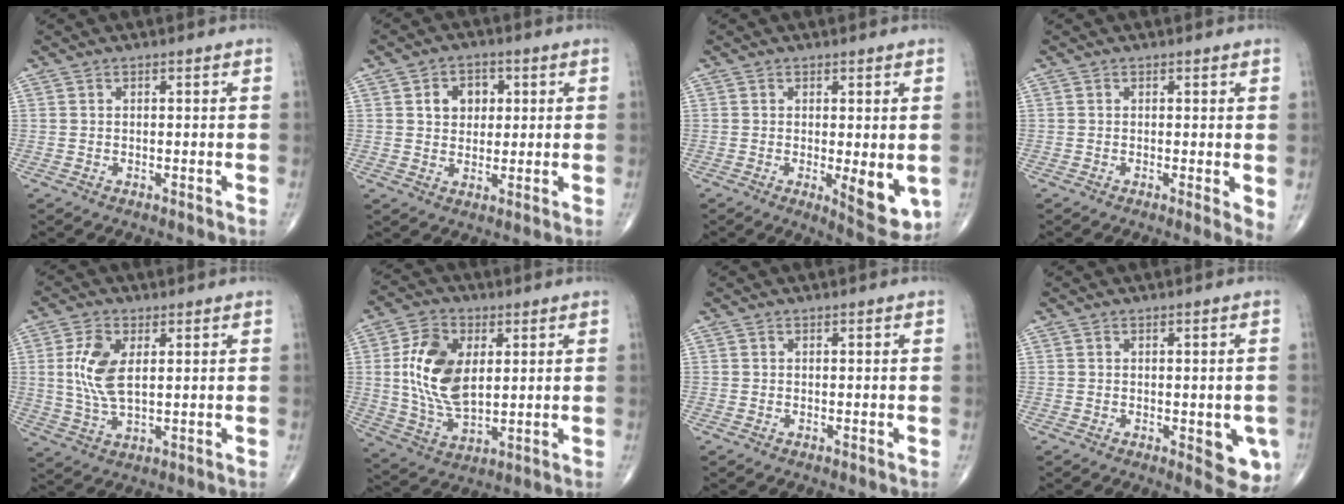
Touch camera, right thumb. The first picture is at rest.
{"total": 5.9, "force": [1.6, 4.6, 3.3], "torque": [-0.020, -0.002, 0.022]}
{"total": 7.6, "force": [-1.1, 2.7, 7.0], "torque": [-0.085, -0.021, -0.008]}
{"total": 2.8, "force": [0.2, 0.8, 2.7], "torque": [-0.038, -0.010, -0.003]}
{"total": 8.6, "force": [1.7, 4.2, 7.3], "torque": [-0.157, -0.008, 0.038]}
{"total": 14.1, "force": [2.4, 8.2, 11.2], "torque": [-0.203, -0.012, 0.049]}
{"total": 0.0}
{"total": 6.4, "force": [-1.5, 2.8, 5.5], "torque": [-0.041, -0.009, -0.013]}